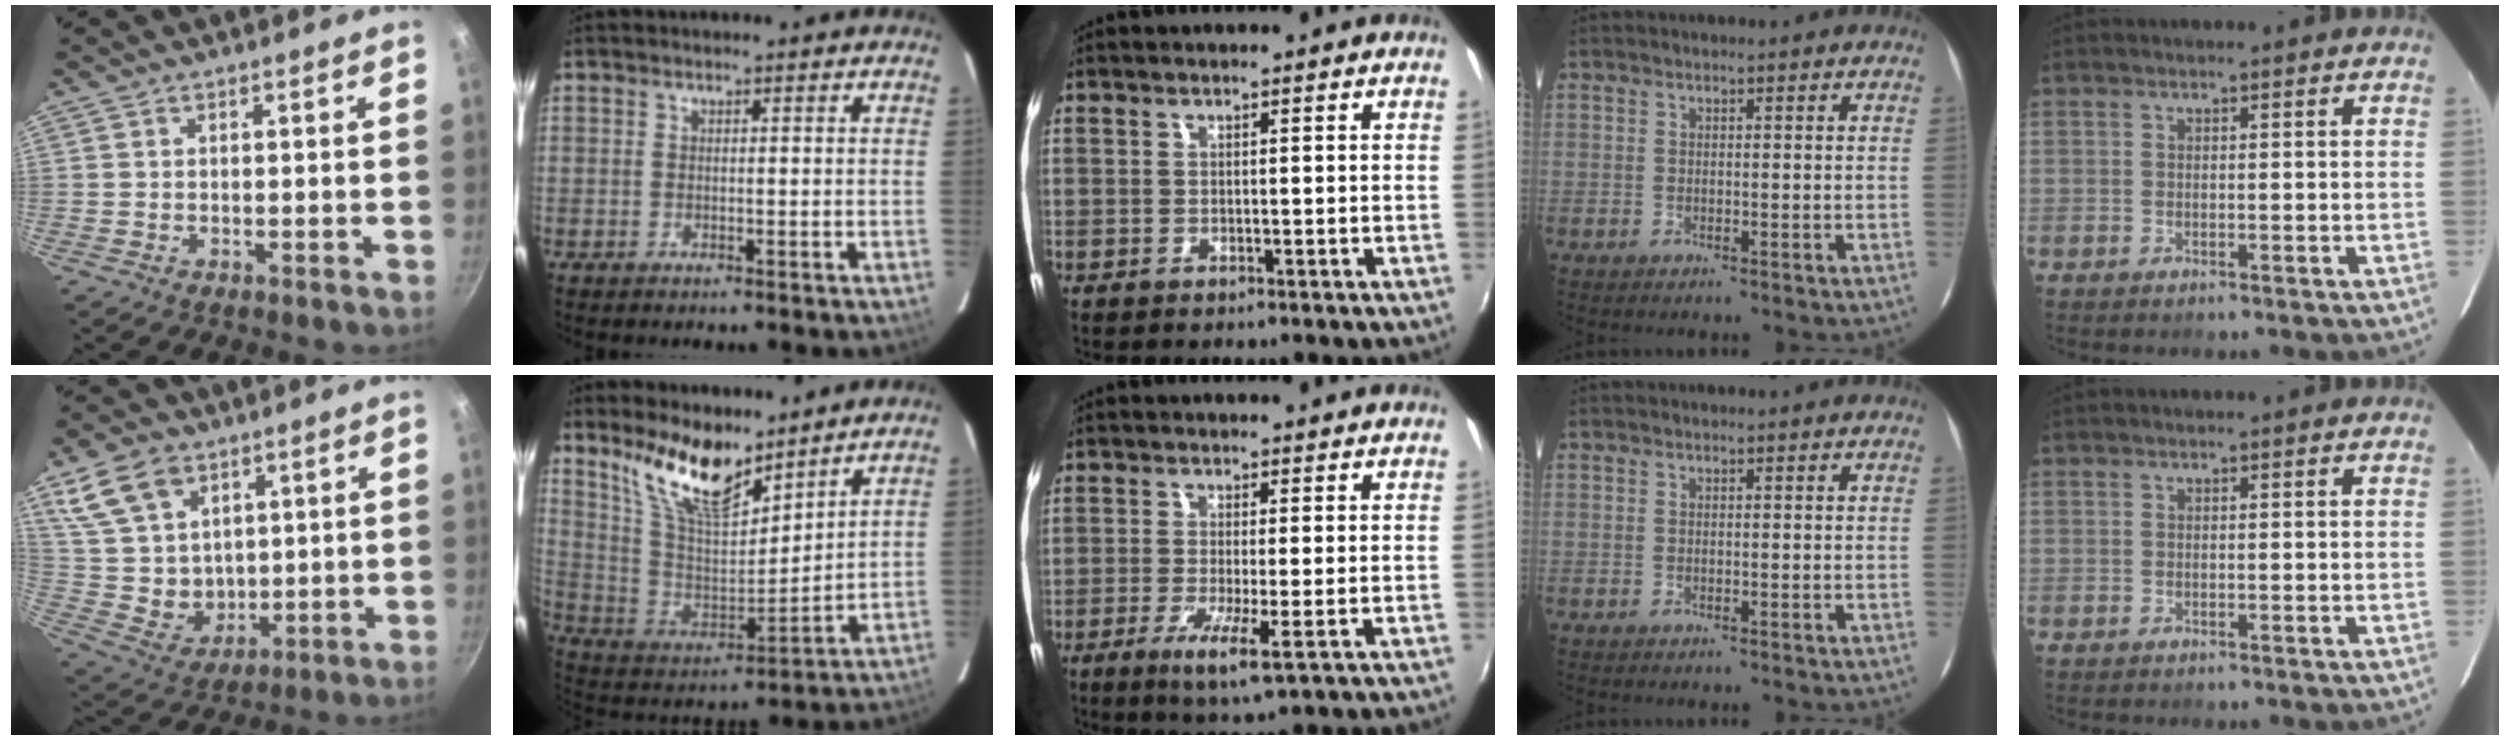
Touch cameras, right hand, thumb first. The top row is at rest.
{"thumb": {"total": 14.5, "force": [6.6, 10.6, 7.3], "torque": [-0.112, -0.026, 0.144]}, "index": {"total": 15.0, "force": [11.1, 5.0, 8.7], "torque": [-0.172, -0.005, 0.220]}, "middle": {"total": 5.2, "force": [-1.7, -0.3, 4.9], "torque": [-0.104, -0.016, -0.033]}}